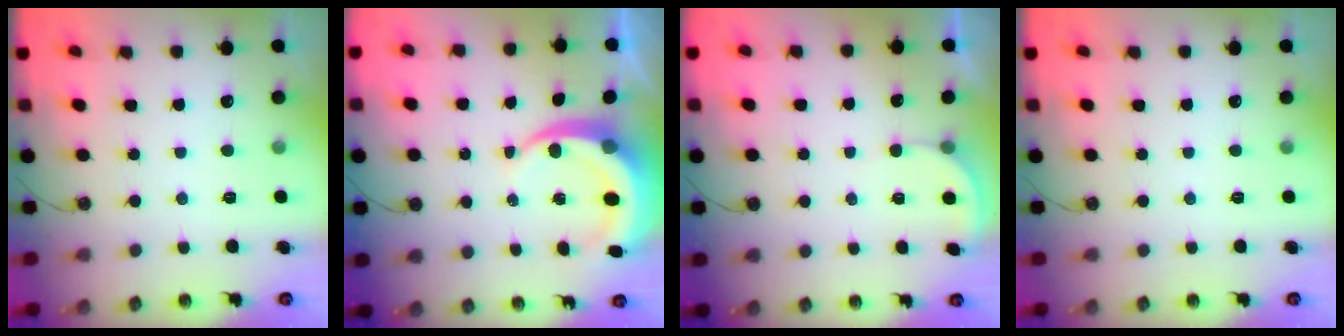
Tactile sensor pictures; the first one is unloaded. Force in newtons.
{"total": 8.2, "press": 8.2, "slide": 1.1}
{"total": 2.2, "press": 2.2, "slide": 0.2}
{"total": 0.0}